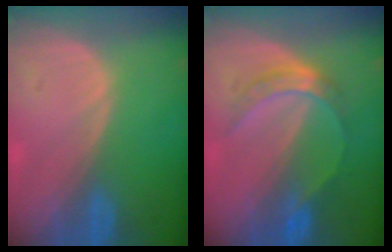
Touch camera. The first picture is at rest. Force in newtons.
{"total": 5.0, "press": 4.8, "slide": 1.4}